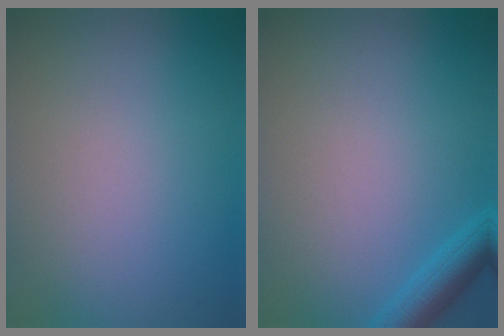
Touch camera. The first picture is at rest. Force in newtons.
{"total": 2.9, "press": 2.9, "slide": 0.2}